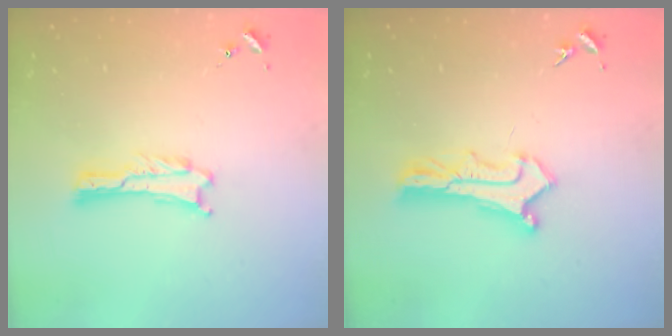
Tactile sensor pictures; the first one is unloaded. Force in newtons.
{"total": 2.6, "press": 2.6, "slide": 0.2}